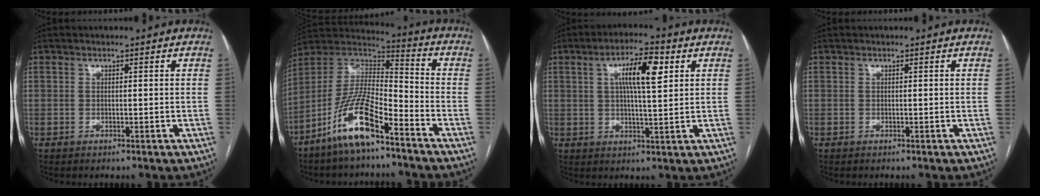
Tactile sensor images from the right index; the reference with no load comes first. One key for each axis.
{"total": 13.8, "fx": -8.8, "fy": 3.1, "fz": 10.2, "tx": -0.208, "ty": 0.003, "tz": -0.165}
{"total": 8.4, "fx": 2.8, "fy": 1.6, "fz": 7.8, "tx": -0.135, "ty": 0.012, "tz": 0.046}
{"total": 0.0}